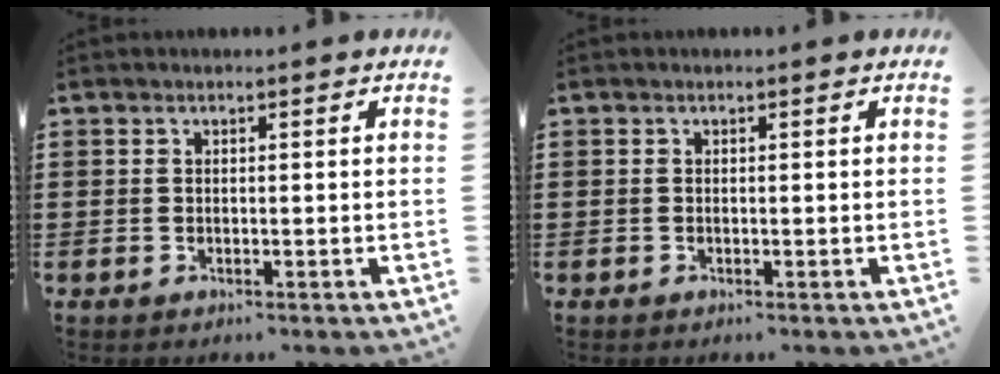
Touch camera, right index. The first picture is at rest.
{"total": 0.0}